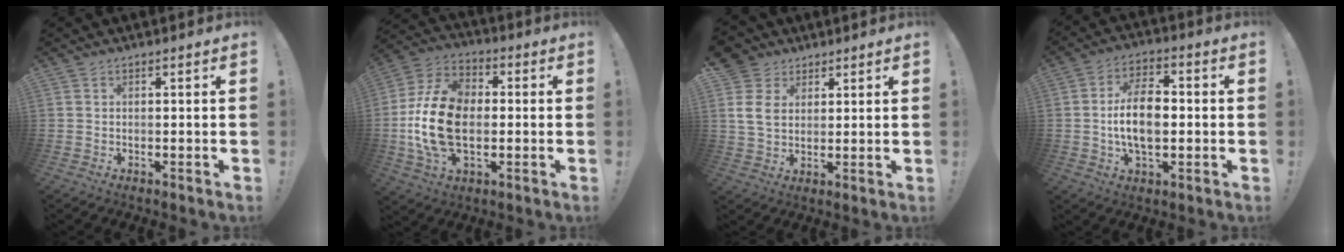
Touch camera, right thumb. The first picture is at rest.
{"total": 20.0, "force": [-2.0, 13.2, 14.8], "torque": [-0.280, 0.018, -0.029]}
{"total": 9.3, "force": [3.5, 7.5, 4.2], "torque": [-0.080, -0.011, 0.073]}
{"total": 12.3, "force": [-1.3, 7.0, 10.0], "torque": [-0.185, 0.006, -0.025]}